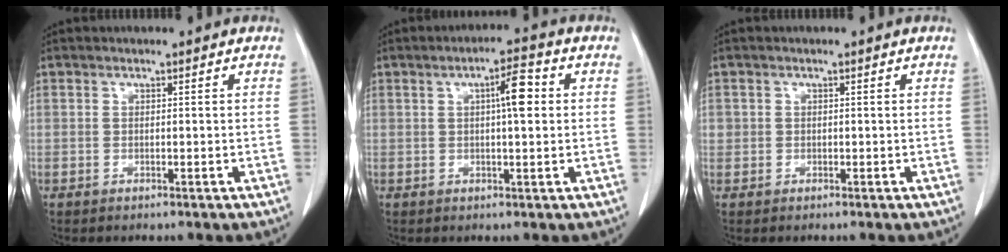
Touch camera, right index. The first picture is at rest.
{"total": 5.1, "force": [1.0, 0.8, 4.9], "torque": [-0.080, 0.009, 0.012]}
{"total": 0.9, "force": [0.1, 0.9, 0.0], "torque": [0.009, 0.007, 0.001]}